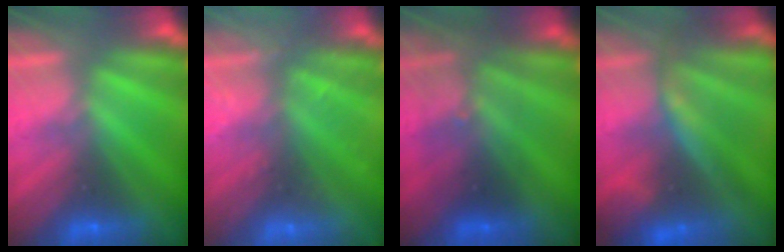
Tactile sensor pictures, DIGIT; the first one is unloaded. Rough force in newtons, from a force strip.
{"total": 2.6}
{"total": 2.8}
{"total": 7.1}